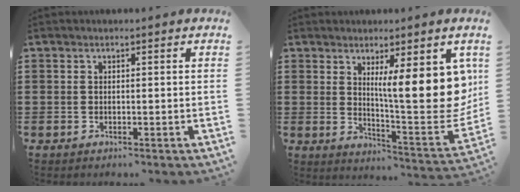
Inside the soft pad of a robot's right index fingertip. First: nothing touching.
{"total": 12.6, "force": [4.6, 3.0, 11.3], "torque": [-0.148, -0.038, 0.074]}